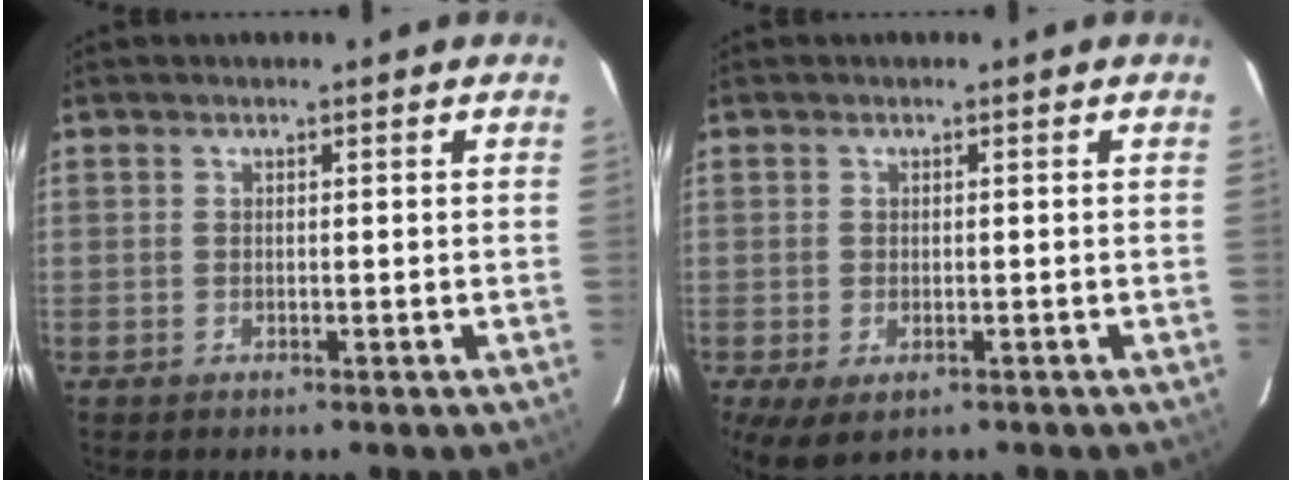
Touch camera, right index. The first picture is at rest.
{"total": 5.5, "force": [-2.6, 2.9, 3.8], "torque": [-0.073, -0.024, -0.036]}